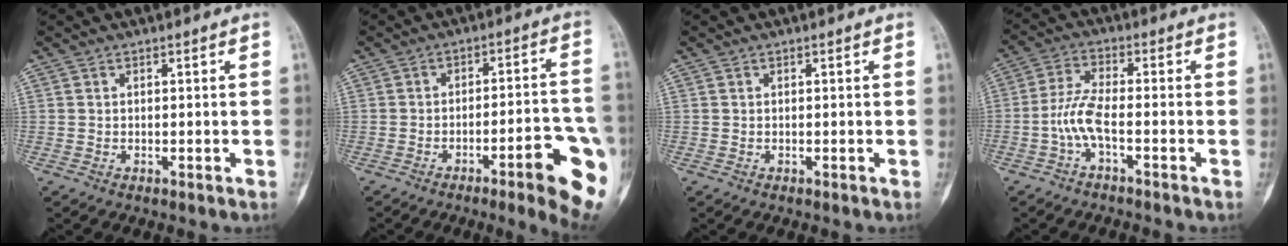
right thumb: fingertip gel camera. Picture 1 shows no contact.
{"total": 13.7, "force": [-6.2, 2.4, 12.0], "torque": [-0.129, 0.029, -0.079]}
{"total": 0.0}
{"total": 6.0, "force": [-2.4, 1.9, 5.2], "torque": [-0.119, 0.024, -0.053]}